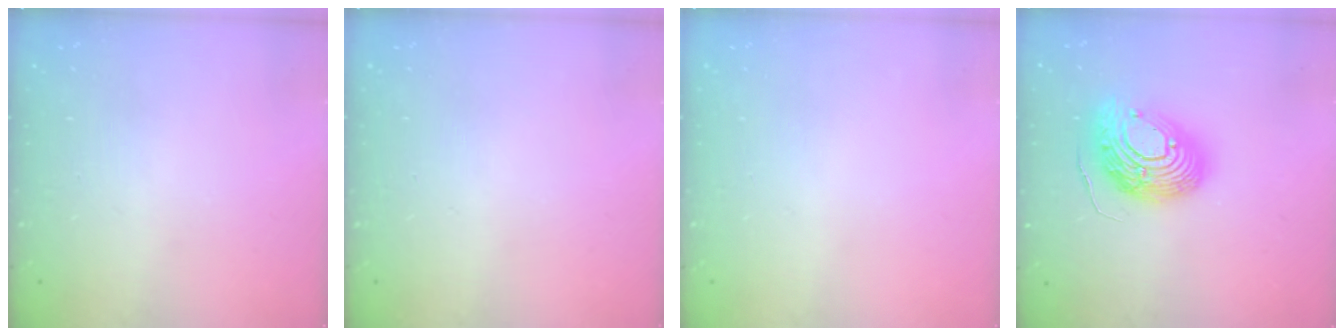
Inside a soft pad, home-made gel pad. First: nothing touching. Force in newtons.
{"total": 0.0}
{"total": 0.0}
{"total": 17.3, "press": 17.2, "slide": 1.6}